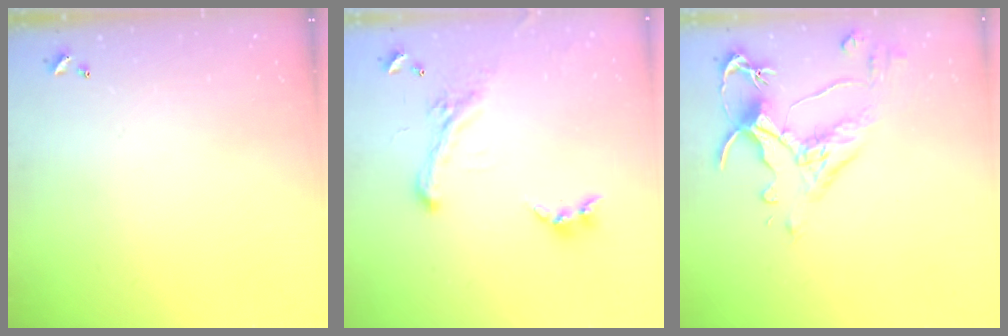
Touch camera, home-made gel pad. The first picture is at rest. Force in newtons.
{"total": 2.5, "press": 2.0, "slide": 1.4}
{"total": 3.5, "press": 3.2, "slide": 1.5}